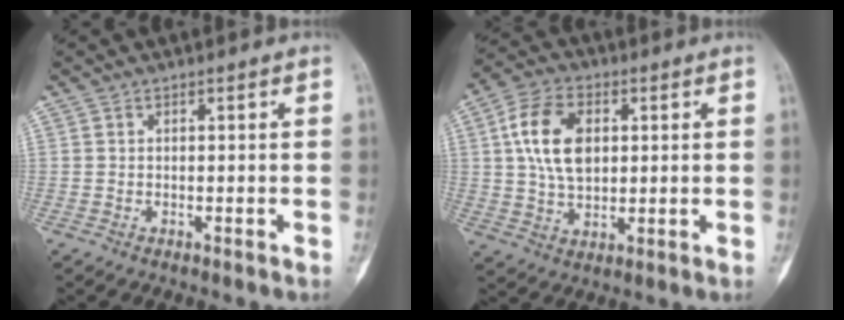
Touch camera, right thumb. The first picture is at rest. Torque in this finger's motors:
{"motor_torque": [1.73, 1.56, 1.43, 0.09, 0.13]}